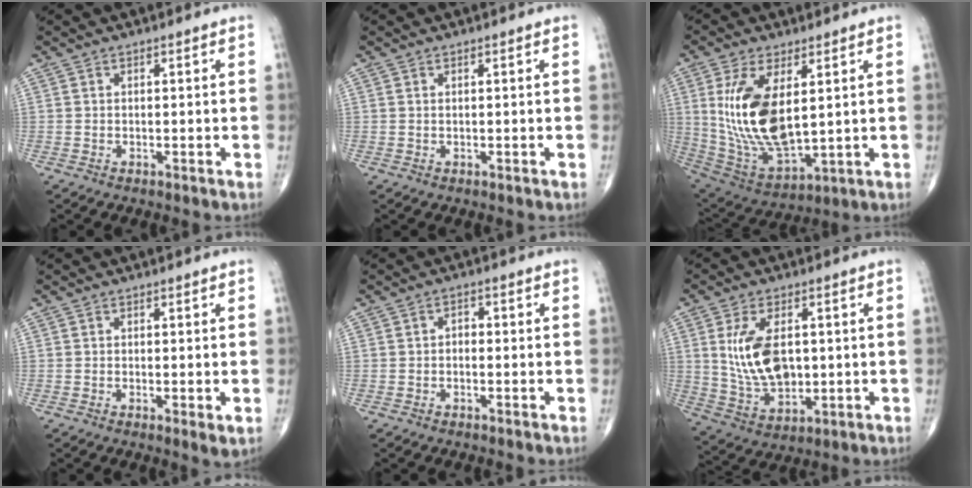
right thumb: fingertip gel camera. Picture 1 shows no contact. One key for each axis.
{"total": 0.0}
{"total": 17.3, "fx": 3.4, "fy": 8.2, "fz": 14.9, "tx": -0.290, "ty": -0.023, "tz": 0.086}
{"total": 2.2, "fx": -0.3, "fy": 0.4, "fz": 2.1, "tx": -0.040, "ty": -0.011, "tz": -0.008}
{"total": 1.7, "fx": -0.2, "fy": 1.2, "fz": 1.2, "tx": -0.012, "ty": 0.008, "tz": -0.007}
{"total": 12.1, "fx": 1.7, "fy": 7.0, "fz": 9.8, "tx": -0.174, "ty": -0.011, "tz": 0.045}